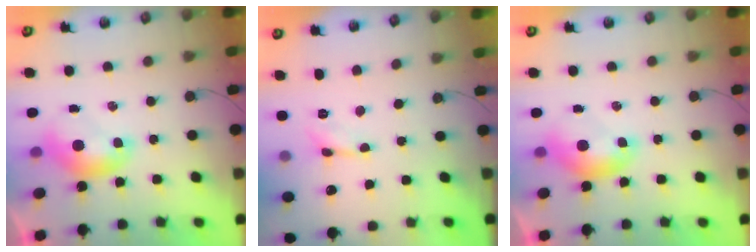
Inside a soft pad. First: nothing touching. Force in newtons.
{"total": 0.0}
{"total": 0.0}